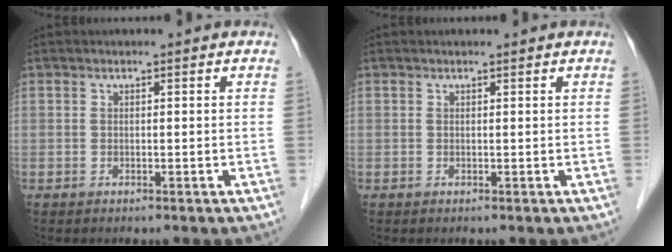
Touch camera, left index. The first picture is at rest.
{"total": 0.0}